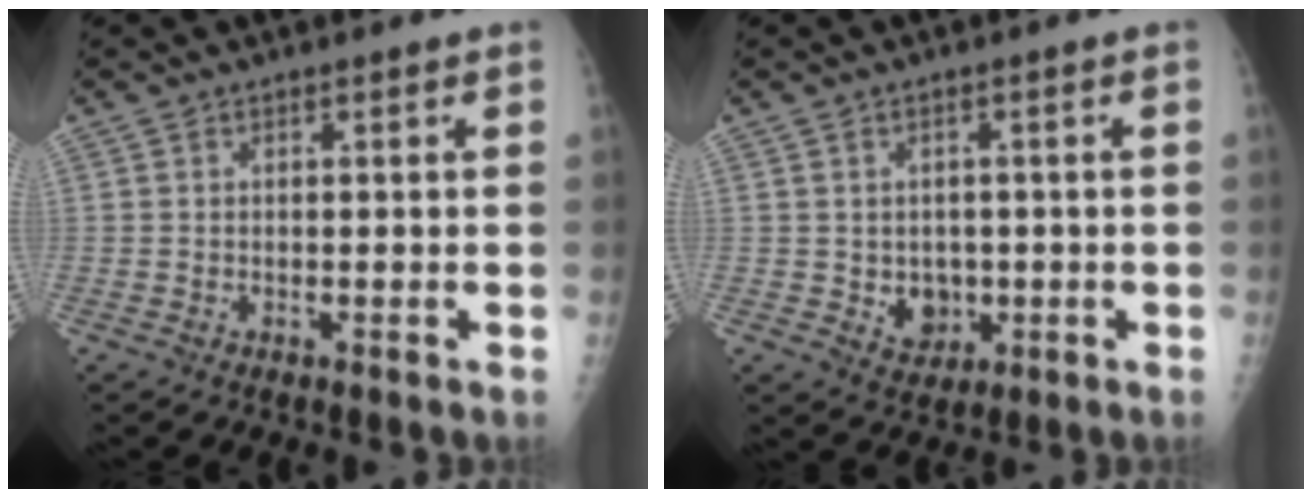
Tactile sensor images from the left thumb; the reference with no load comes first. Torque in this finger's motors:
{"motor_torque": [-0.23, -0.12, 0.19, -0.08, 0.01]}